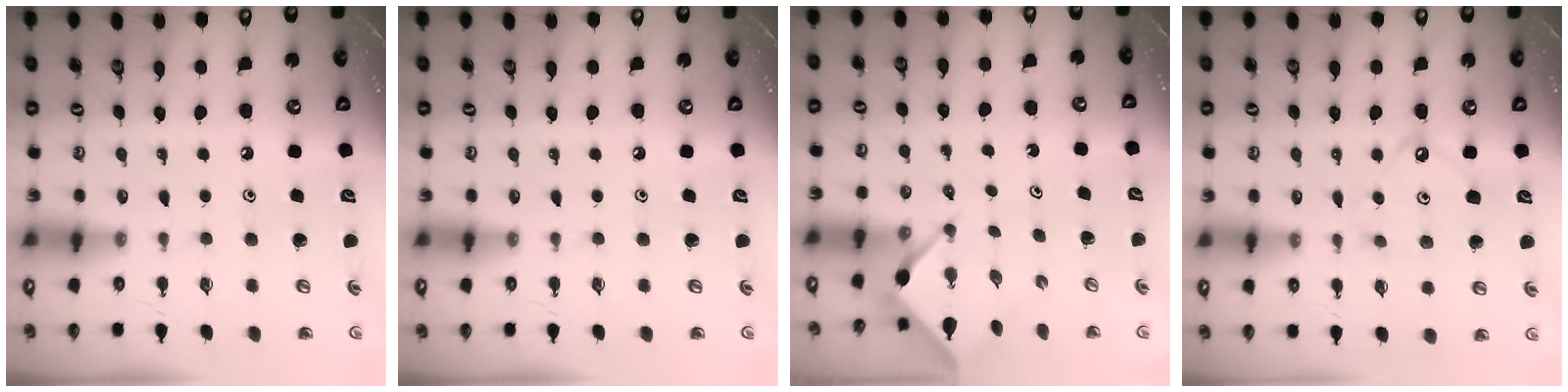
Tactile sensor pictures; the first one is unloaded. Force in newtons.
{"total": 0.0}
{"total": 2.4, "press": 2.4, "slide": 0.3}
{"total": 9.6, "press": 9.5, "slide": 1.0}